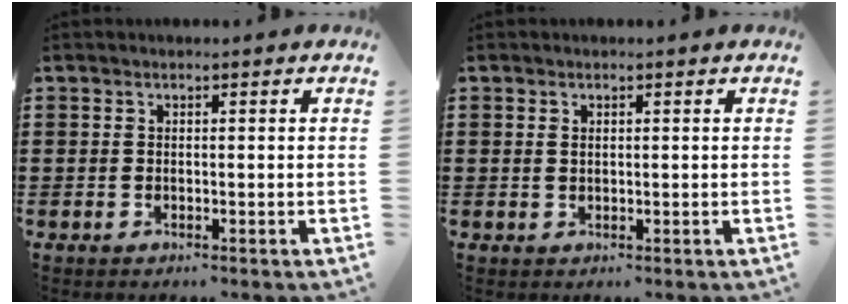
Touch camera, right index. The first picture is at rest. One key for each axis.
{"total": 0.7, "fx": 0.3, "fy": 0.5, "fz": 0.5, "tx": -0.012, "ty": 0.003, "tz": 0.005}